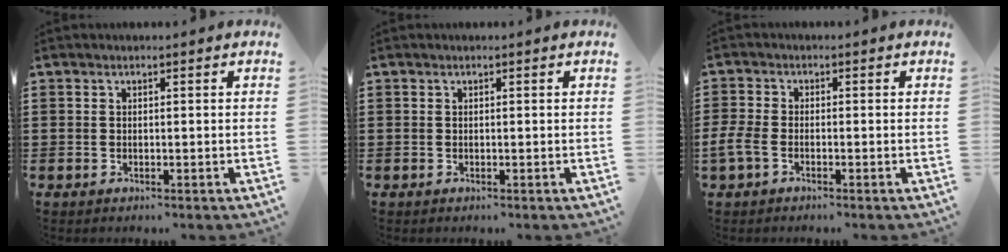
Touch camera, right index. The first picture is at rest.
{"total": 0.0}
{"total": 2.9, "force": [-1.7, 1.3, 1.9], "torque": [-0.055, -0.005, -0.036]}